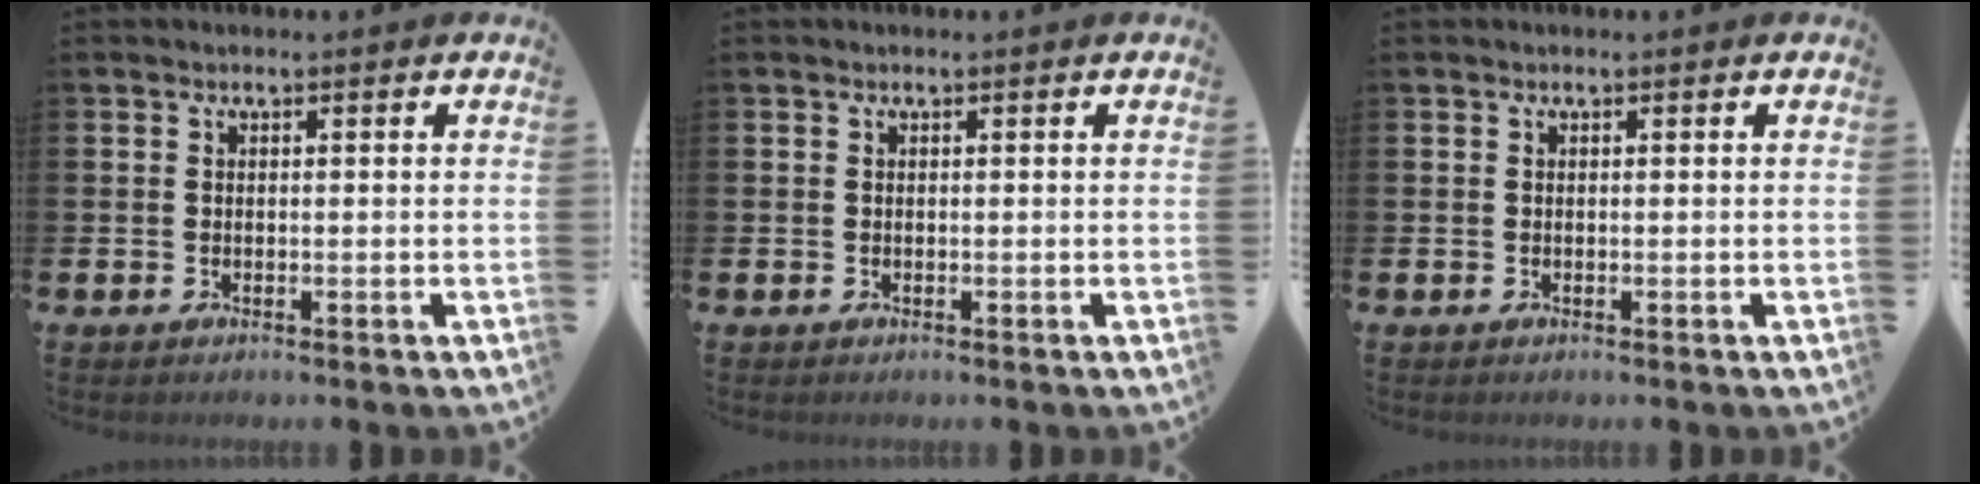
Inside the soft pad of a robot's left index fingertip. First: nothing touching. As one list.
[{"total": 0.0}, {"total": 0.0}]